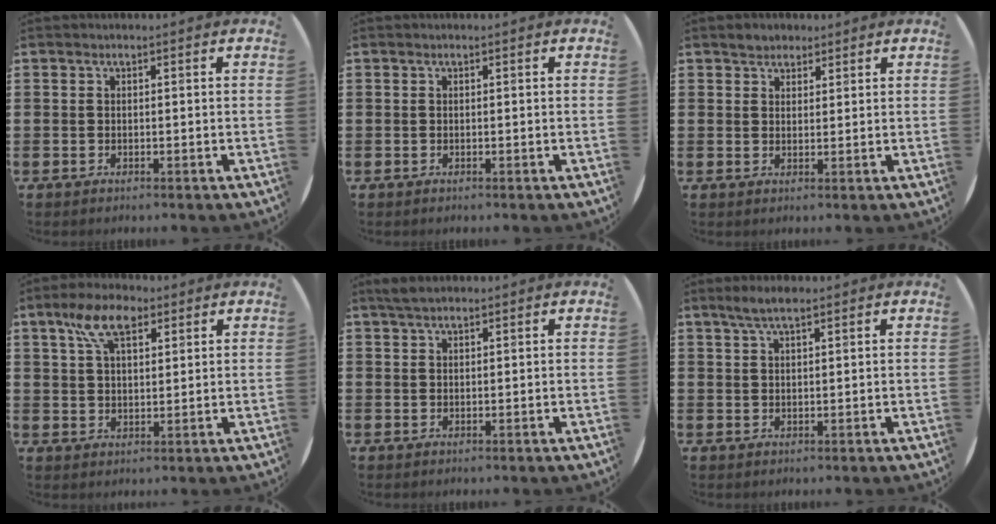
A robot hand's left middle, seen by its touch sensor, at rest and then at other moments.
{"total": 0.0}
{"total": 2.2, "force": [2.0, 0.9, 0.0], "torque": [0.004, 0.003, 0.037]}
{"total": 7.3, "force": [4.3, 3.6, 4.7], "torque": [-0.090, 0.005, 0.075]}
{"total": 2.0, "force": [1.6, 0.5, 1.1], "torque": [-0.024, 0.006, 0.029]}
{"total": 2.9, "force": [2.2, 0.5, 1.9], "torque": [-0.041, 0.005, 0.038]}